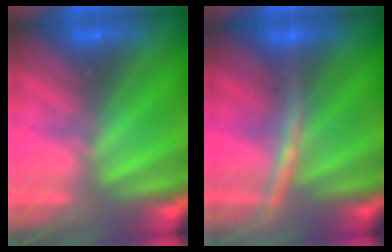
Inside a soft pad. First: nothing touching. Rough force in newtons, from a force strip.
{"total": 2.8}